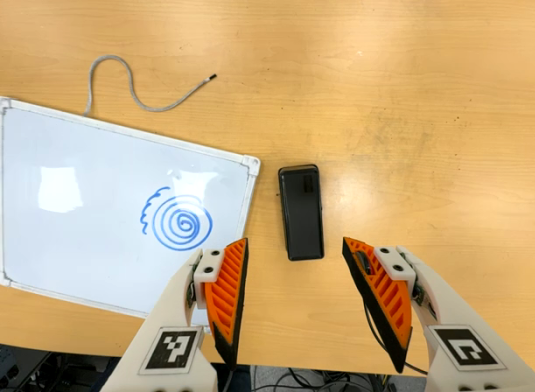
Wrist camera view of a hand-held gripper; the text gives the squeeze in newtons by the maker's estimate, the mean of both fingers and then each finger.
{"total": 0.0}